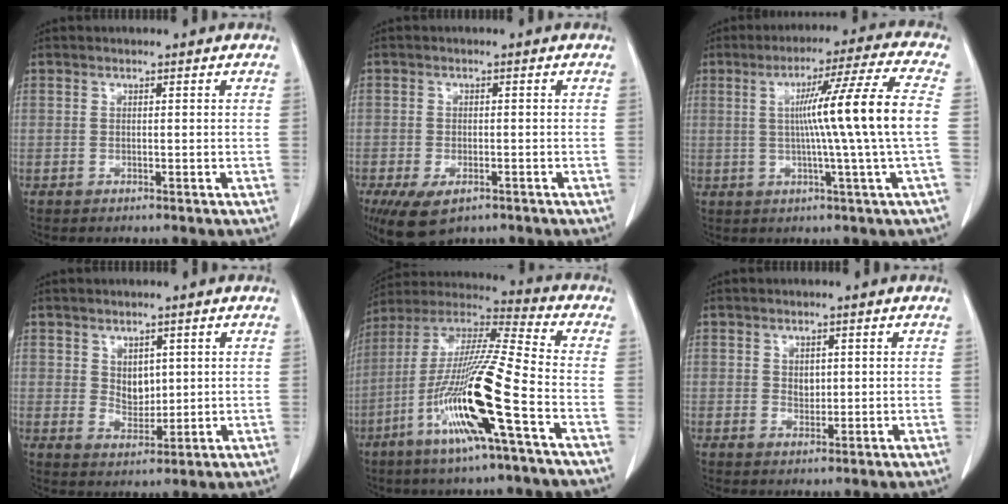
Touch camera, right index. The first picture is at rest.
{"total": 6.9, "force": [-4.2, 3.3, 4.4], "torque": [-0.076, -0.010, -0.065]}
{"total": 13.5, "force": [0.2, -2.7, 13.2], "torque": [-0.204, 0.002, 0.004]}
{"total": 3.6, "force": [1.2, 2.5, 2.3], "torque": [-0.039, -0.003, 0.031]}
{"total": 18.2, "force": [-7.0, -0.4, 16.8], "torque": [-0.338, -0.015, -0.139]}
{"total": 1.6, "force": [0.4, 1.2, 1.0], "torque": [-0.013, -0.002, 0.008]}